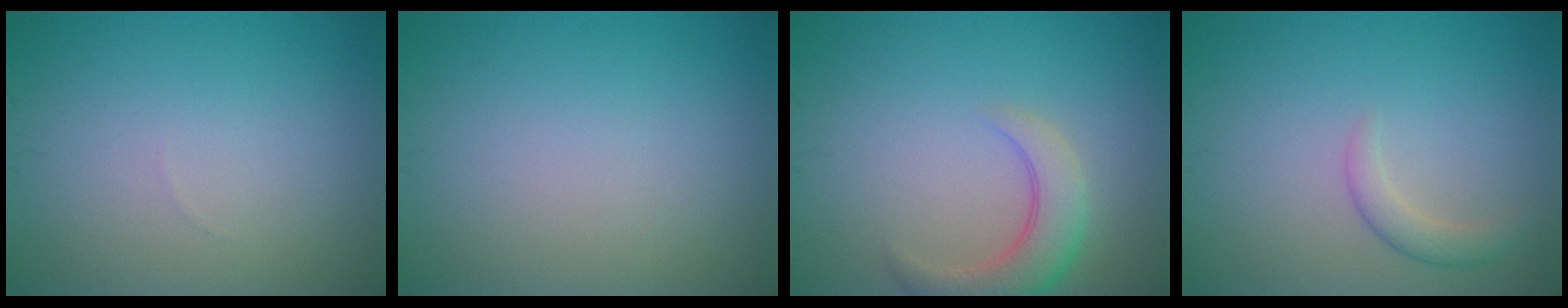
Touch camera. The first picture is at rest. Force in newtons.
{"total": 0.0}
{"total": 4.3, "press": 4.3, "slide": 0.4}
{"total": 1.8, "press": 1.8, "slide": 0.0}